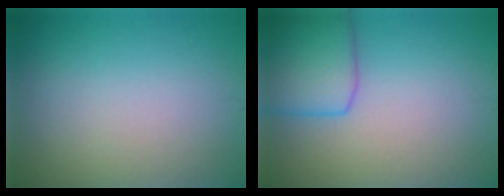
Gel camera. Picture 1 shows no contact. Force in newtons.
{"total": 5.0, "press": 5.0, "slide": 0.3}